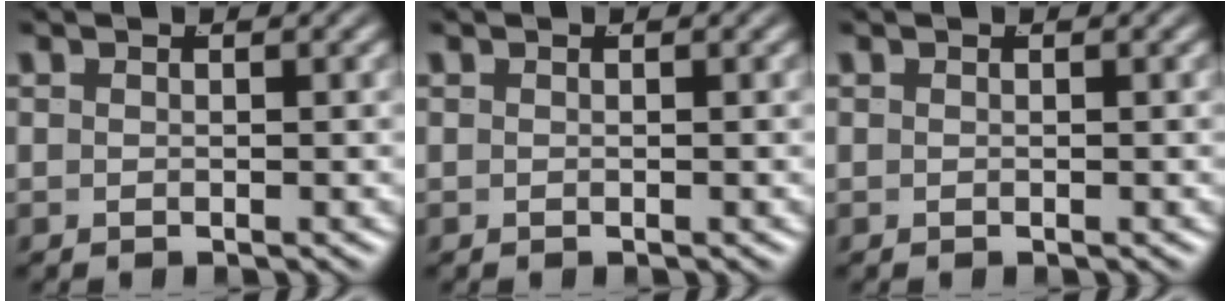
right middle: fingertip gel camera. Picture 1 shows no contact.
{"total": 0.0}
{"total": 0.0}